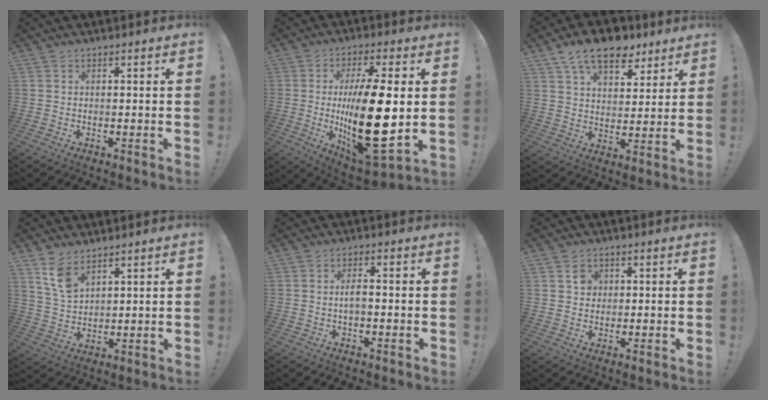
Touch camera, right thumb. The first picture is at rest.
{"total": 23.6, "force": [-0.2, 7.9, 22.2], "torque": [-0.400, -0.024, -0.005]}
{"total": 14.3, "force": [9.2, 7.5, 8.1], "torque": [-0.122, -0.046, 0.165]}
{"total": 7.7, "force": [5.3, 3.8, 4.2], "torque": [-0.073, -0.028, 0.100]}
{"total": 3.0, "force": [-0.7, 0.9, 2.8], "torque": [-0.062, 0.007, -0.015]}
{"total": 3.2, "force": [1.1, 2.8, 1.0], "torque": [-0.002, -0.005, 0.015]}